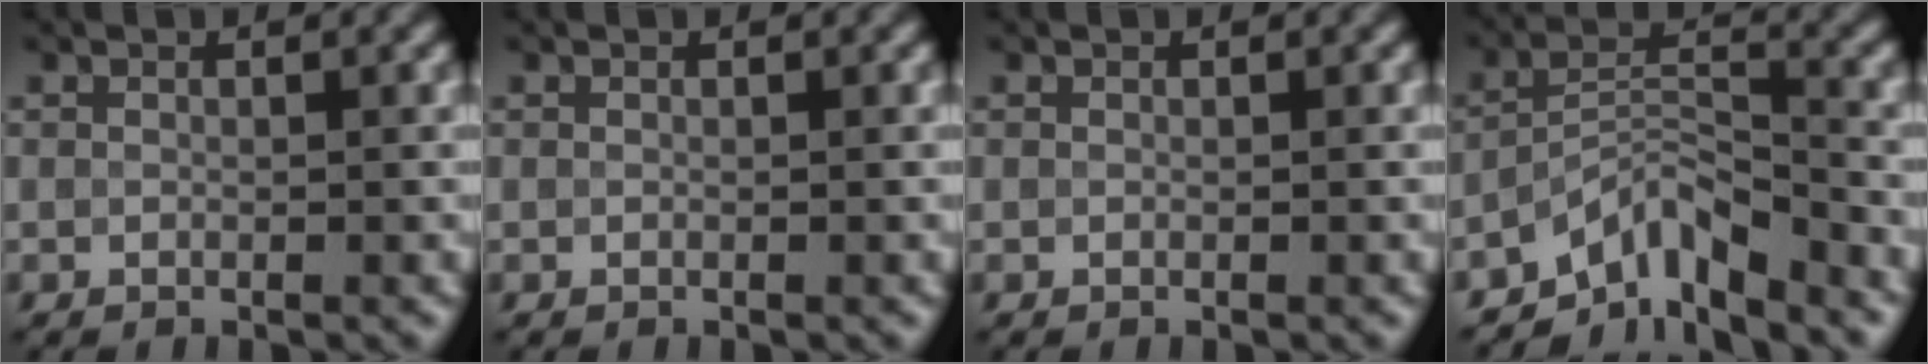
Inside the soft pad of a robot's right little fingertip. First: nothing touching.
{"total": 0.0}
{"total": 0.0}
{"total": 5.4, "force": [-4.4, 1.5, 2.8], "torque": [-0.036, 0.003, -0.086]}